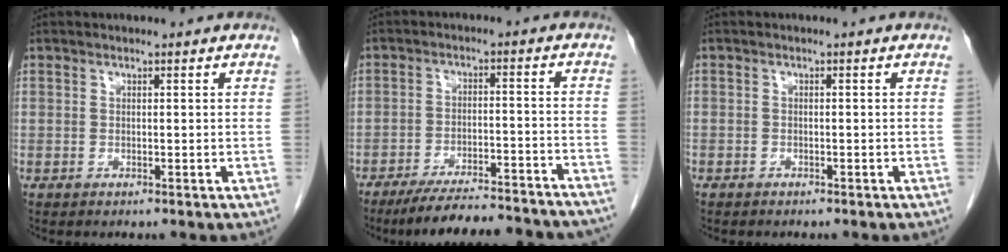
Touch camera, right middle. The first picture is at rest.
{"total": 19.9, "force": [-18.1, 2.2, 7.9], "torque": [-0.093, -0.008, -0.245]}
{"total": 1.2, "force": [-1.0, 0.7, 0.2], "torque": [-0.008, 0.002, -0.015]}